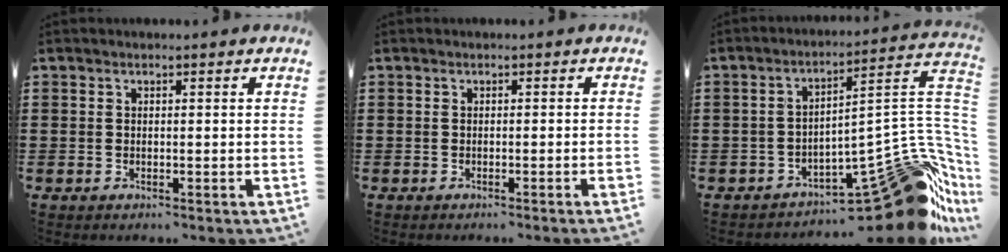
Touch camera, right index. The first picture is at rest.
{"total": 0.9, "force": [-0.5, -0.3, 0.7], "torque": [-0.013, -0.005, -0.009]}
{"total": 16.1, "force": [-9.0, 5.0, 12.3], "torque": [-0.134, 0.013, -0.136]}